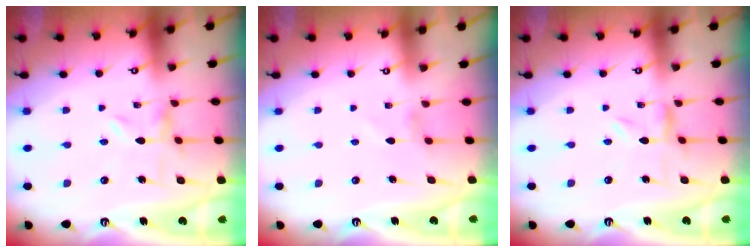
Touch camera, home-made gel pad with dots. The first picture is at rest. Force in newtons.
{"total": 1.8, "press": 1.8, "slide": 0.4}
{"total": 1.4, "press": 1.4, "slide": 0.2}